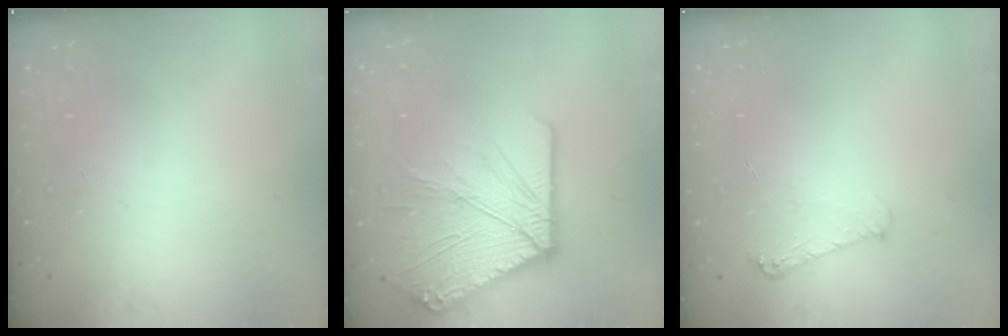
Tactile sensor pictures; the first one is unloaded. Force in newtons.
{"total": 19.3, "press": 19.2, "slide": 2.3}
{"total": 5.4, "press": 5.4, "slide": 0.5}